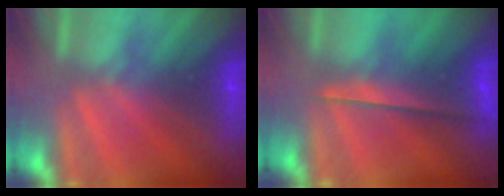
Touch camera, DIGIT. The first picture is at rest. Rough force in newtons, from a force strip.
{"total": 2.3}